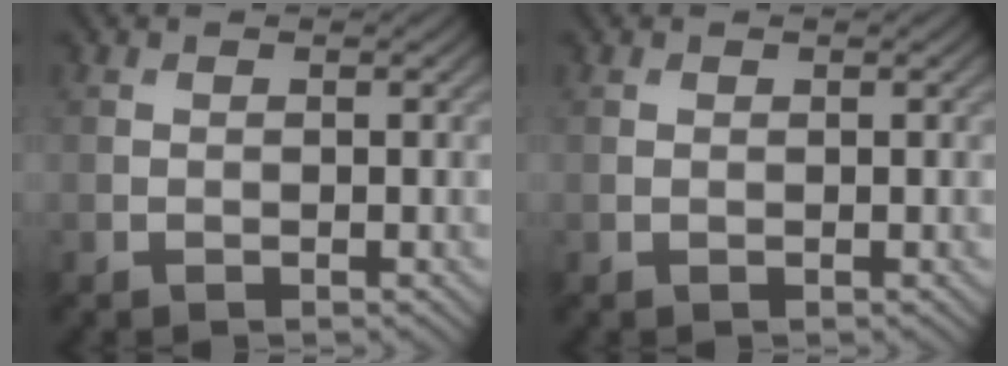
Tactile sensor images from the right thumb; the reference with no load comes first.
{"total": 0.0}